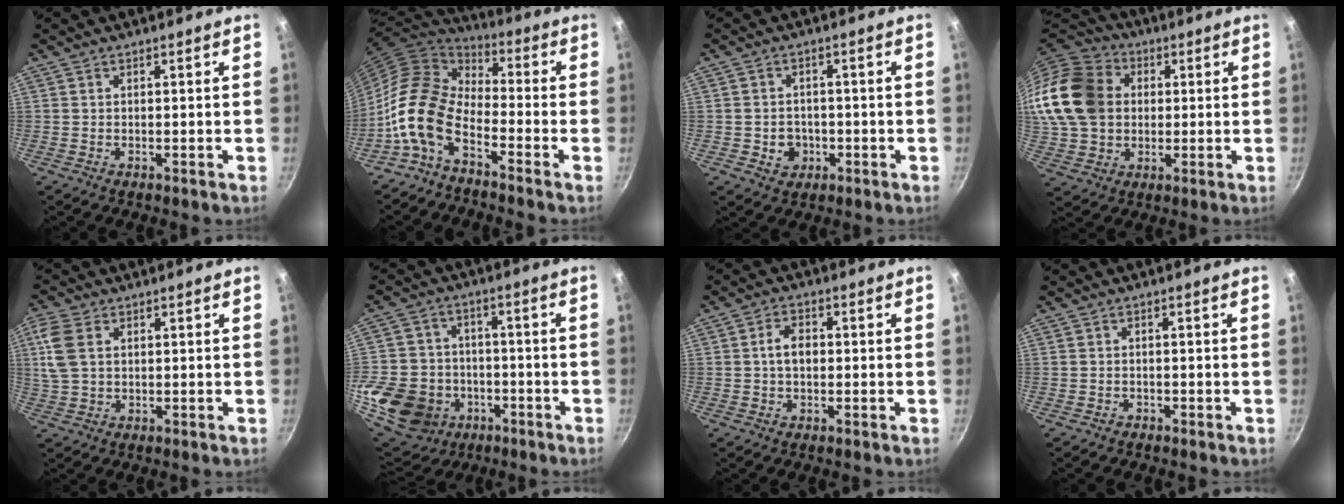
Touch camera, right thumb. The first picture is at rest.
{"total": 13.5, "force": [-6.4, 7.7, 9.1], "torque": [-0.157, 0.059, -0.150]}
{"total": 4.4, "force": [-1.2, 3.9, 1.8], "torque": [-0.011, 0.013, -0.009]}
{"total": 22.2, "force": [3.2, 17.9, 12.7], "torque": [-0.255, 0.030, 0.057]}
{"total": 7.3, "force": [1.9, 4.6, 5.3], "torque": [-0.122, 0.010, 0.040]}
{"total": 17.8, "force": [-6.2, 14.7, 7.9], "torque": [-0.141, 0.038, -0.092]}
{"total": 4.4, "force": [0.1, 2.9, 3.3], "torque": [-0.049, 0.013, -0.003]}
{"total": 0.7, "force": [-0.6, 0.4, 0.0], "torque": [-0.003, 0.012, -0.008]}